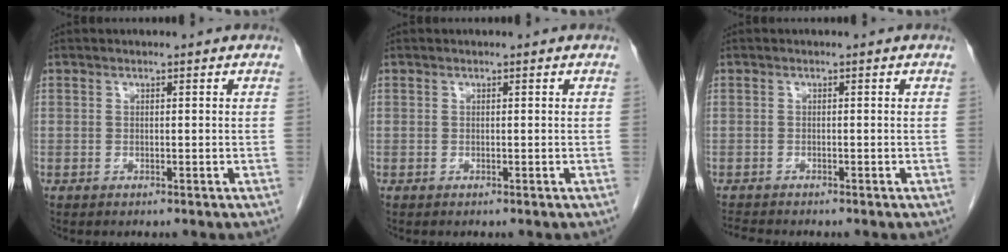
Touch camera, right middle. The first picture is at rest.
{"total": 0.0}
{"total": 1.6, "force": [-1.5, -0.1, 0.1], "torque": [-0.006, -0.008, -0.029]}